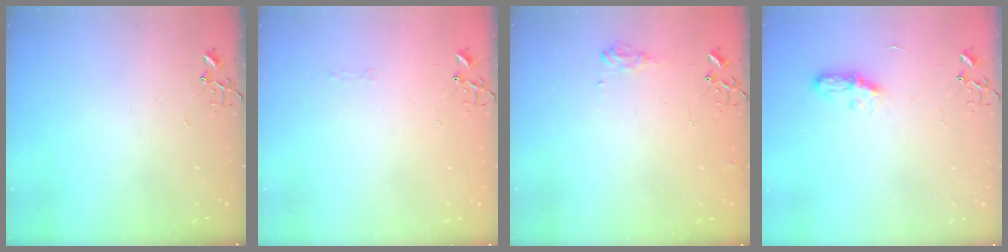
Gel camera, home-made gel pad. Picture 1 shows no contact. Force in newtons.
{"total": 3.2, "press": 3.2, "slide": 0.5}
{"total": 7.7, "press": 7.6, "slide": 1.0}
{"total": 5.7, "press": 5.7, "slide": 0.7}